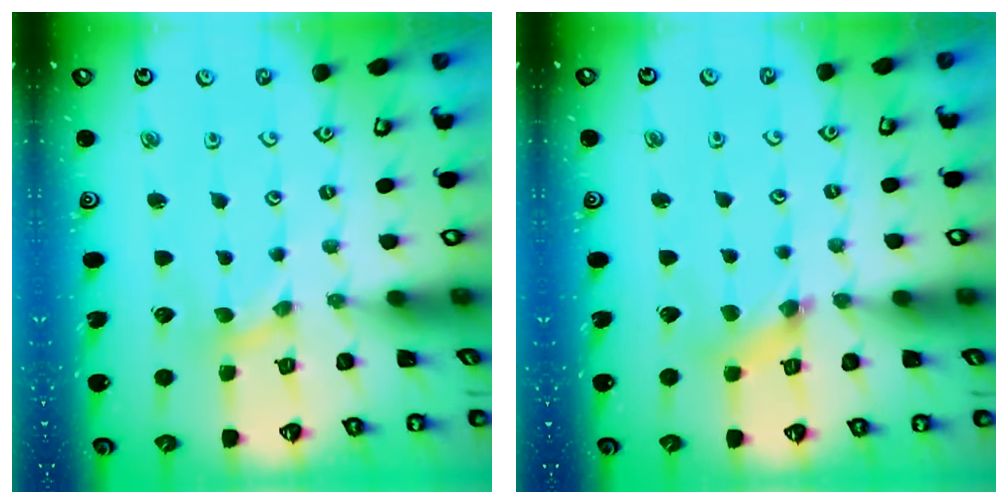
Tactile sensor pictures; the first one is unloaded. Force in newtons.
{"total": 3.4, "press": 3.3, "slide": 0.4}